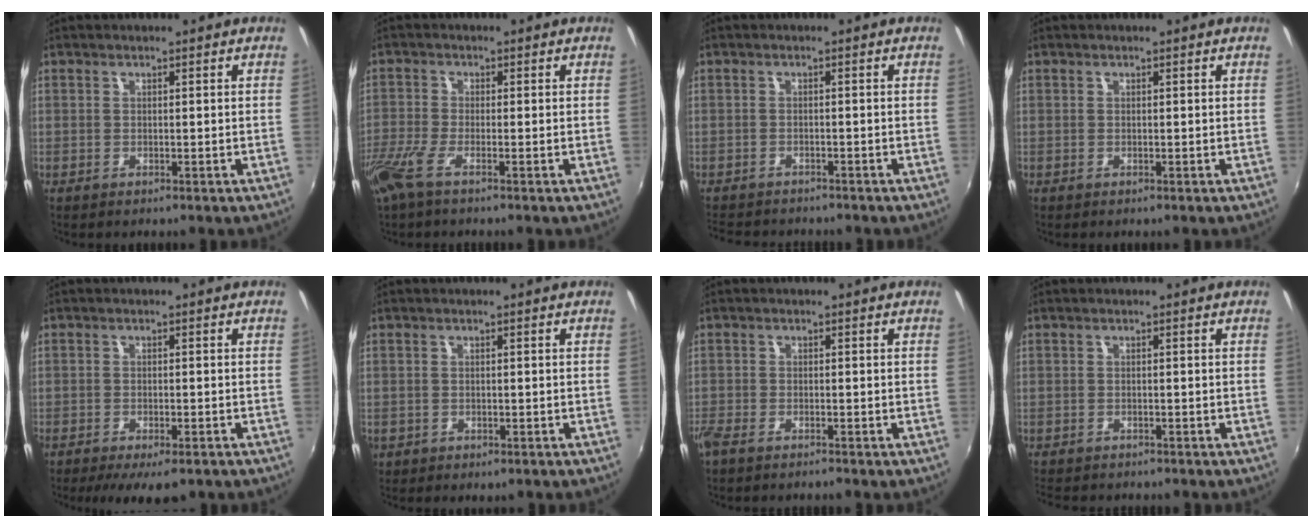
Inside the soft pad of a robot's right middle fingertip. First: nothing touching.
{"total": 6.0, "force": [-3.9, 1.1, 4.4], "torque": [-0.109, -0.021, -0.080]}
{"total": 6.4, "force": [-5.9, 1.6, 1.9], "torque": [-0.053, -0.016, -0.092]}
{"total": 0.0}
{"total": 7.7, "force": [-5.6, 2.5, 4.6], "torque": [-0.102, -0.027, -0.086]}
{"total": 2.1, "force": [-0.8, 1.7, 0.7], "torque": [-0.019, -0.005, -0.011]}
{"total": 3.4, "force": [-2.9, 0.8, 1.6], "torque": [-0.047, -0.013, -0.059]}
{"total": 3.9, "force": [-3.5, 1.0, 1.2], "torque": [-0.035, -0.018, -0.055]}